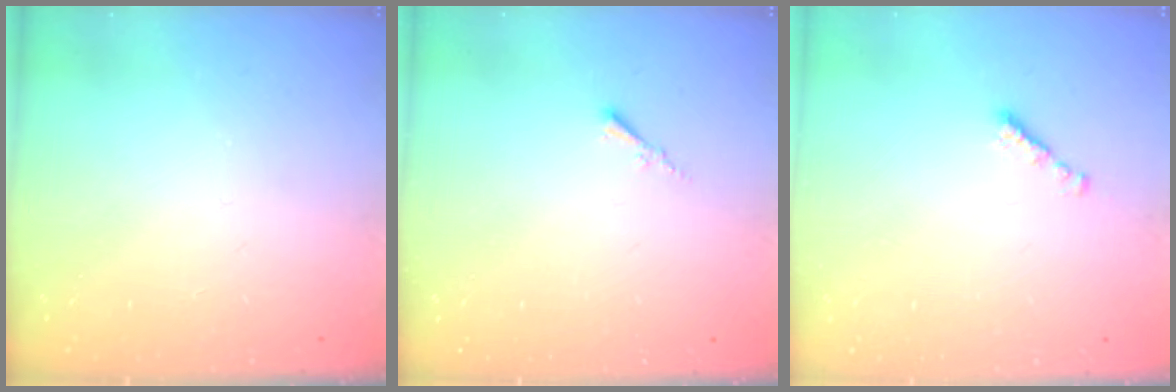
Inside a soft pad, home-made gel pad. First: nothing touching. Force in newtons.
{"total": 0.0}
{"total": 1.8, "press": 1.7, "slide": 0.6}